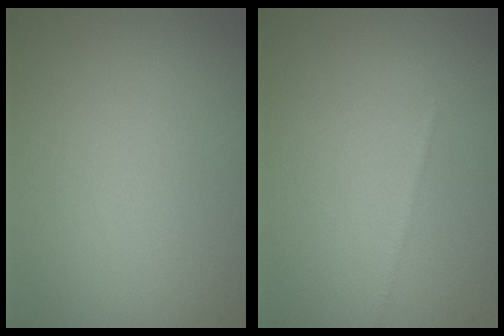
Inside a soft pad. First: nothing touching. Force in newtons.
{"total": 0.6, "press": 0.6, "slide": 0.1}